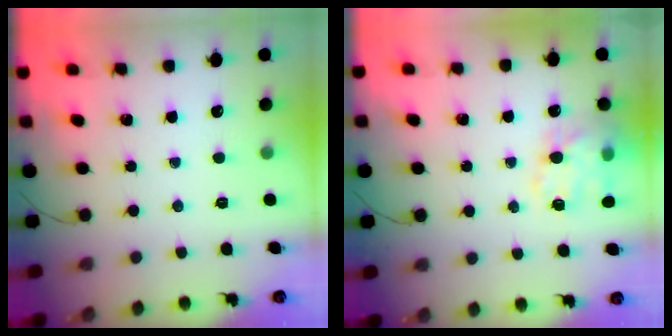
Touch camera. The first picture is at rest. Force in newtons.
{"total": 16.1, "press": 15.9, "slide": 2.5}